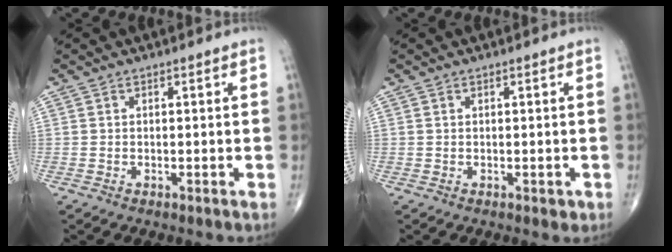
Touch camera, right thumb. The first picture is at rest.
{"total": 0.9, "force": [-0.3, 0.6, 0.7], "torque": [-0.002, 0.000, -0.004]}